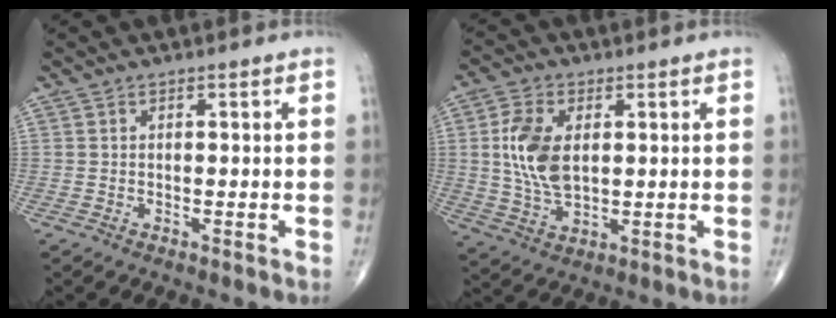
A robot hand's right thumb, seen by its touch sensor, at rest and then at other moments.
{"total": 8.0, "force": [1.2, 4.4, 6.6], "torque": [-0.138, -0.007, 0.027]}